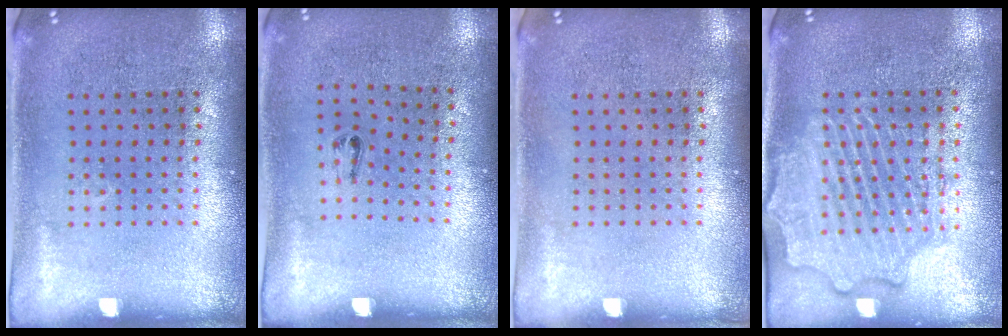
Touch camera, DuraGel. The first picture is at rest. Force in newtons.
{"total": 0.6, "press": 0.3, "slide": 0.5}
{"total": 0.0}
{"total": 2.3, "press": 2.3, "slide": 0.3}